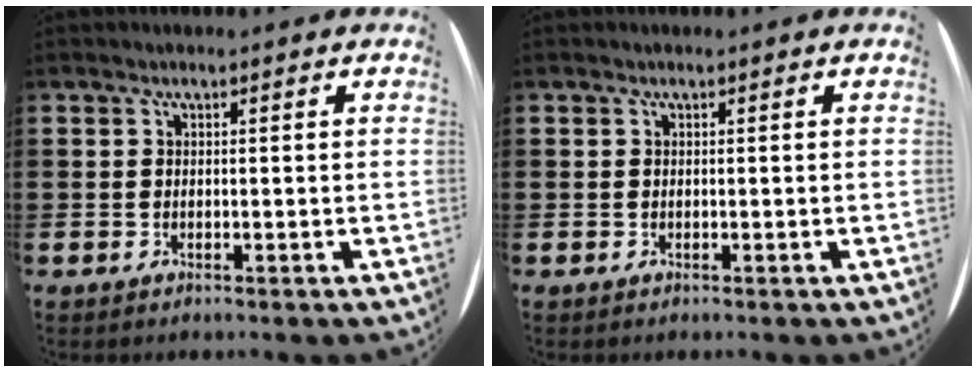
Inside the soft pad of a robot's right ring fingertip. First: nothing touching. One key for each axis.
{"total": 0.0}